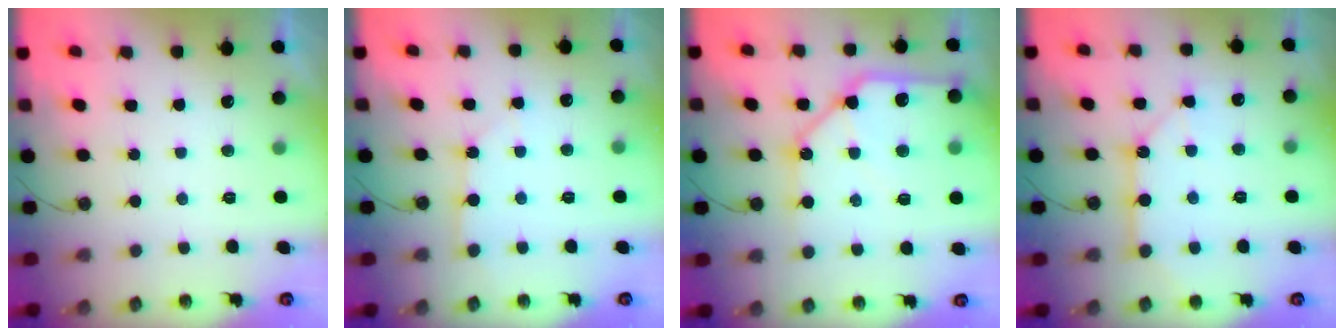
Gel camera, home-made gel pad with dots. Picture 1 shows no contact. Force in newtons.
{"total": 3.0, "press": 3.0, "slide": 0.3}
{"total": 17.7, "press": 17.6, "slide": 2.2}
{"total": 11.5, "press": 11.4, "slide": 1.2}